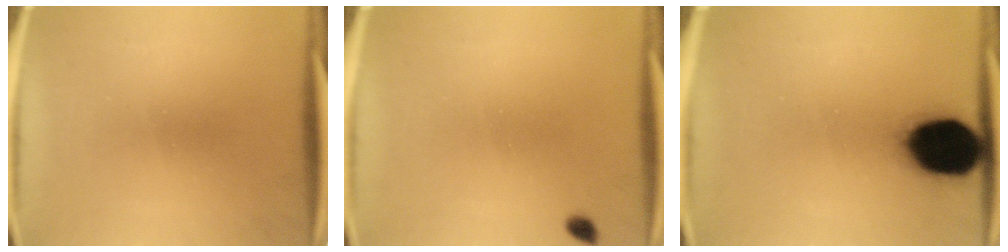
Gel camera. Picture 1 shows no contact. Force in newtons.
{"total": 1.1}
{"total": 19.5}